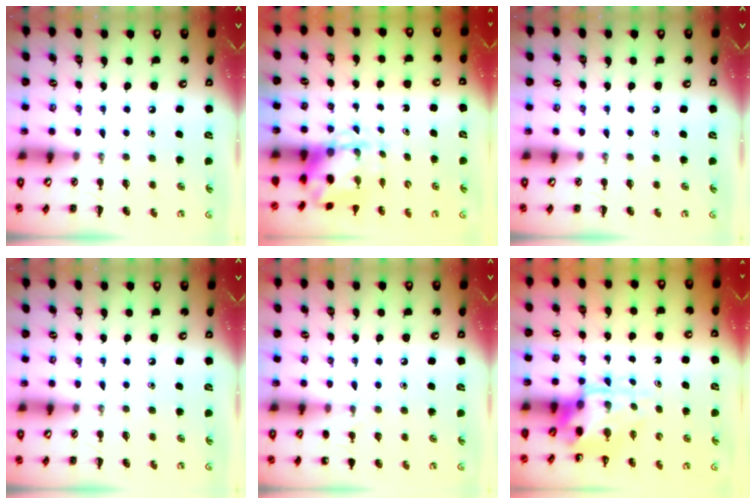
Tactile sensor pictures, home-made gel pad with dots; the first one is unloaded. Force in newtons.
{"total": 4.3, "press": 4.3, "slide": 0.6}
{"total": 0.0}
{"total": 0.0}
{"total": 5.7, "press": 5.4, "slide": 1.8}
{"total": 5.5, "press": 5.3, "slide": 1.3}